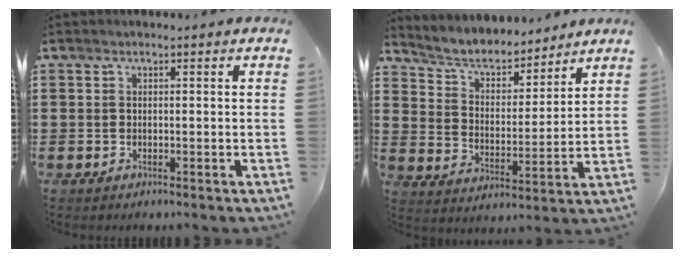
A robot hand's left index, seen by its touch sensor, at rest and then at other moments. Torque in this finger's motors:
{"motor_torque": [0.19, -0.19, 0.17, 0.04]}